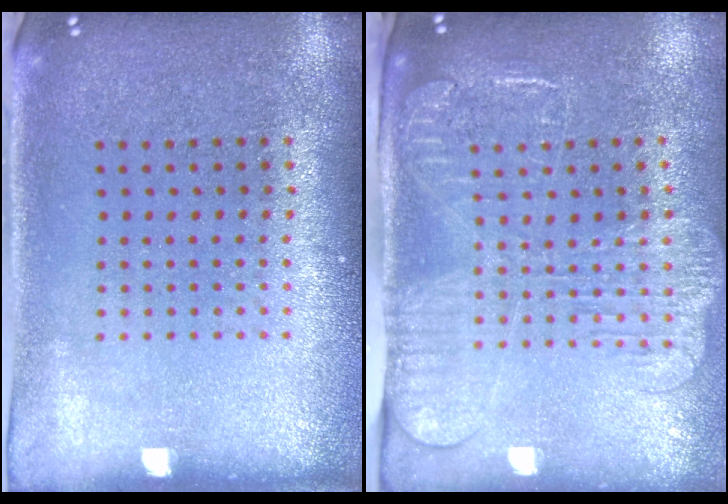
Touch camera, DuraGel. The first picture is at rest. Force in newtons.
{"total": 2.5, "press": 2.0, "slide": 1.4}